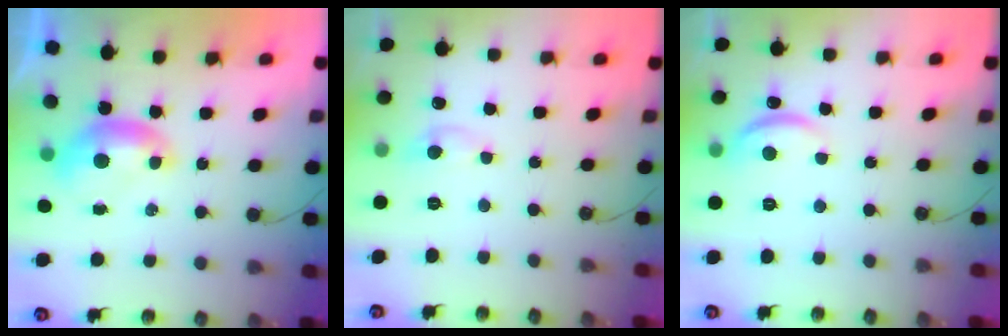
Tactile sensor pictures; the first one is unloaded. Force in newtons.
{"total": 1.5, "press": 1.5, "slide": 0.0}
{"total": 4.8, "press": 4.7, "slide": 0.4}